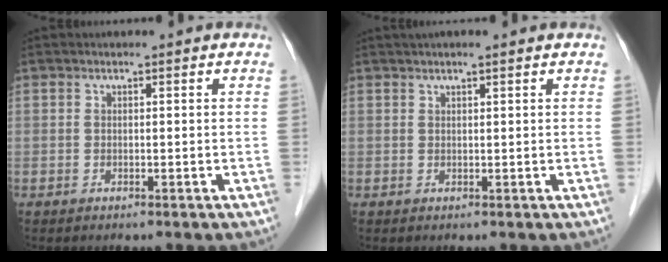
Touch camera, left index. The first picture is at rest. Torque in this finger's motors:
{"motor_torque": [0.35, -0.36, 0.09, 0.03]}